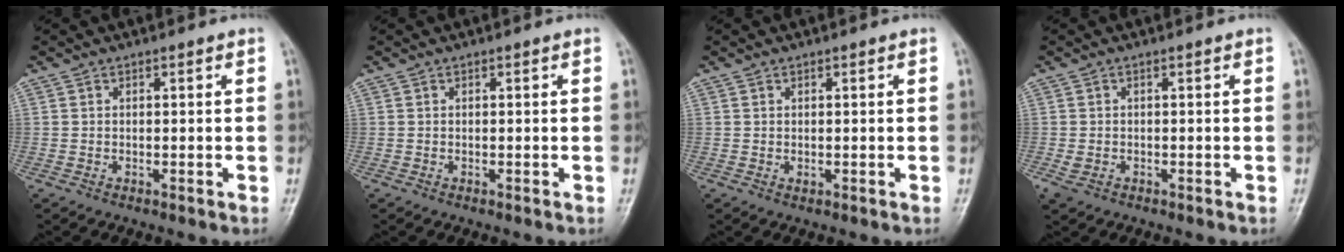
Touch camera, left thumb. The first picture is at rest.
{"total": 0.0}
{"total": 0.7, "force": [0.3, 0.5, 0.3], "torque": [0.002, -0.004, 0.005]}
{"total": 1.7, "force": [-0.5, 1.1, 1.1], "torque": [-0.027, 0.000, -0.004]}